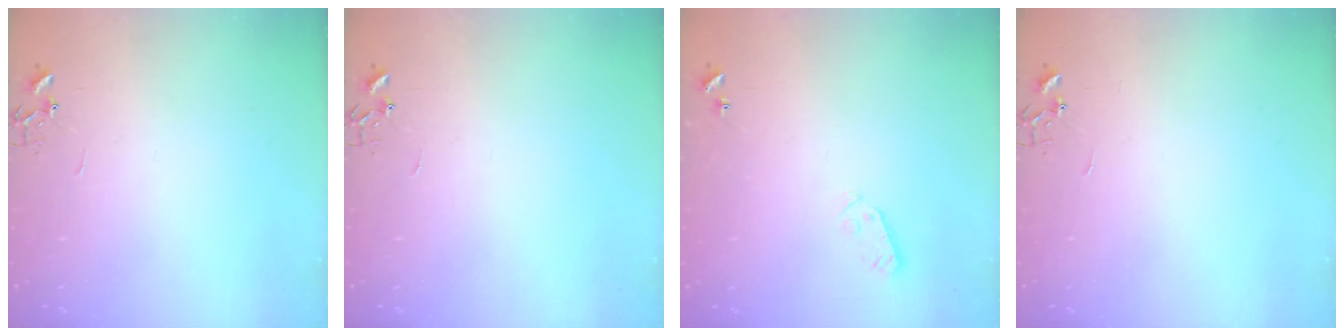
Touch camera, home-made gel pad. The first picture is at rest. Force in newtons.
{"total": 0.0}
{"total": 4.1, "press": 4.0, "slide": 0.7}
{"total": 0.0}